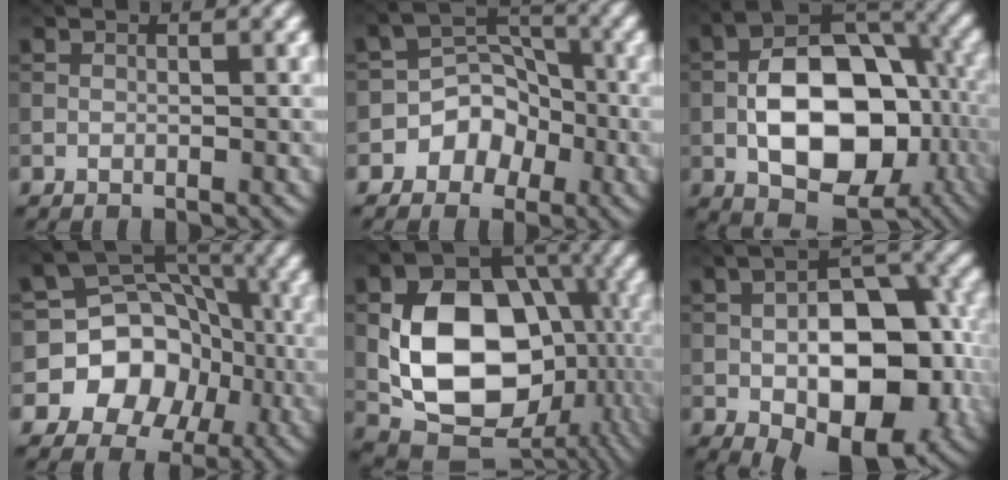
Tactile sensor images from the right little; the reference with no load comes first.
{"total": 4.8, "force": [-2.6, 3.8, 1.4], "torque": [0.010, 0.017, -0.063]}
{"total": 13.7, "force": [-3.3, 8.3, 10.5], "torque": [-0.162, 0.000, -0.061]}
{"total": 9.8, "force": [-3.4, 8.7, 3.0], "torque": [-0.032, 0.005, -0.087]}
{"total": 14.6, "force": [-1.1, 10.7, 9.9], "torque": [-0.173, -0.028, -0.016]}
{"total": 13.1, "force": [-2.6, 7.6, 10.4], "torque": [-0.146, -0.017, -0.033]}